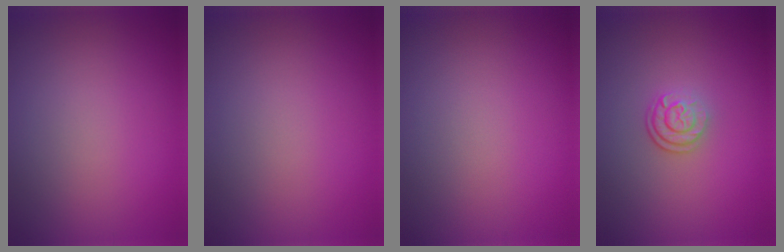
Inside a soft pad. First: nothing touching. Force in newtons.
{"total": 0.0}
{"total": 0.0}
{"total": 2.6, "press": 1.9, "slide": 1.8}